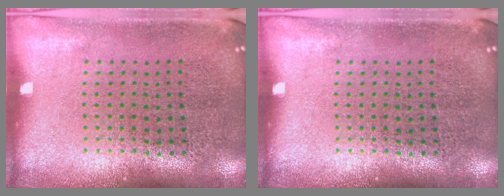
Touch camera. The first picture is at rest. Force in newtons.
{"total": 0.0}